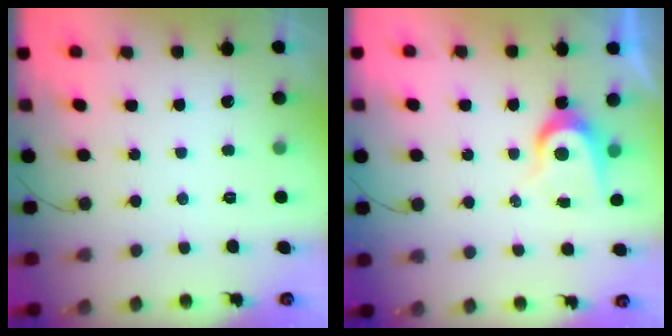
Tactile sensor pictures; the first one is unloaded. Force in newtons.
{"total": 6.4, "press": 6.4, "slide": 0.4}